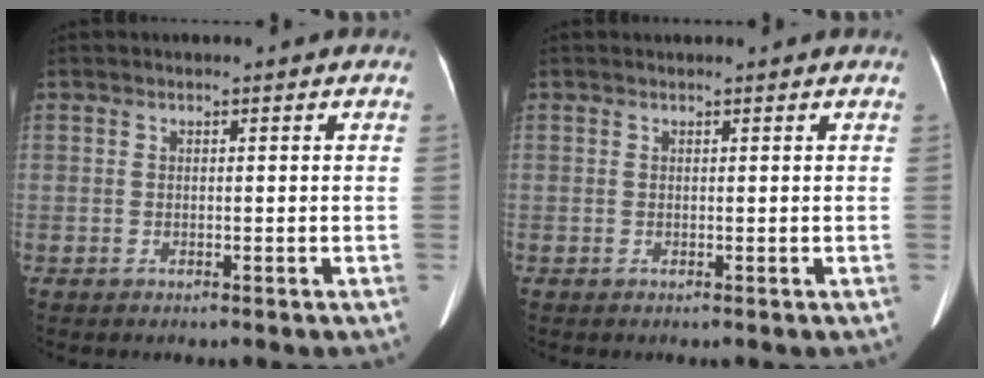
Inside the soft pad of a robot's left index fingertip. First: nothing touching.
{"total": 1.3, "force": [1.2, 0.0, 0.3], "torque": [-0.008, 0.018, 0.019]}